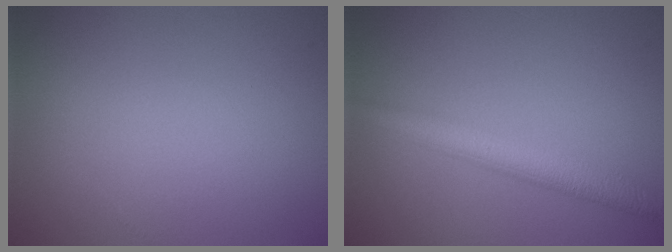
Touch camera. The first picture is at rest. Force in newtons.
{"total": 4.2, "press": 4.2, "slide": 0.0}